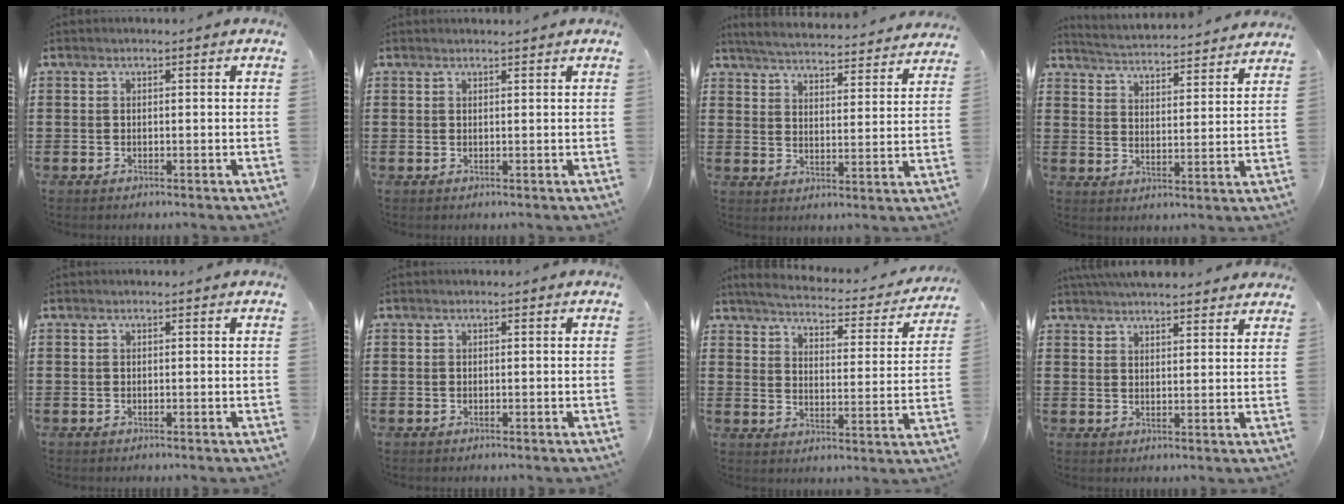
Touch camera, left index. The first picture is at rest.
{"total": 0.8, "force": [0.7, -0.1, 0.2], "torque": [-0.005, -0.002, 0.015]}
{"total": 4.4, "force": [4.3, -0.4, 0.6], "torque": [-0.034, -0.037, 0.071]}
{"total": 3.5, "force": [3.4, -0.6, -0.2], "torque": [-0.020, -0.034, 0.053]}
{"total": 0.0}
{"total": 0.0}
{"total": 3.5, "force": [3.3, 0.0, 1.0], "torque": [-0.042, -0.029, 0.050]}
{"total": 4.1, "force": [4.0, 0.4, 0.8], "torque": [-0.027, -0.011, 0.075]}